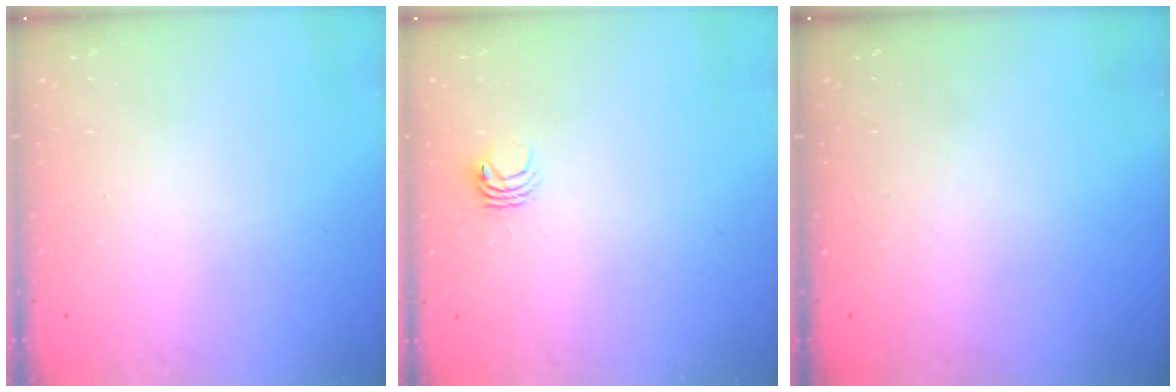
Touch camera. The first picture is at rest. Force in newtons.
{"total": 3.3, "press": 3.3, "slide": 0.3}
{"total": 0.0}